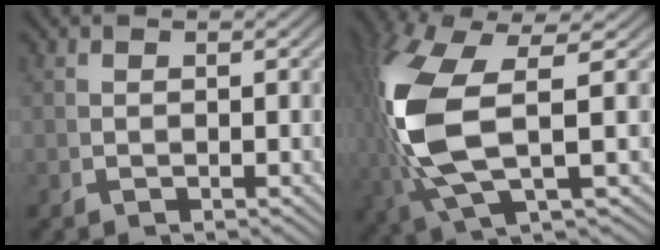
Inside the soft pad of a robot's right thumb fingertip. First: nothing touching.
{"total": 11.8, "force": [0.3, 5.4, 10.5], "torque": [-0.253, -0.016, 0.025]}